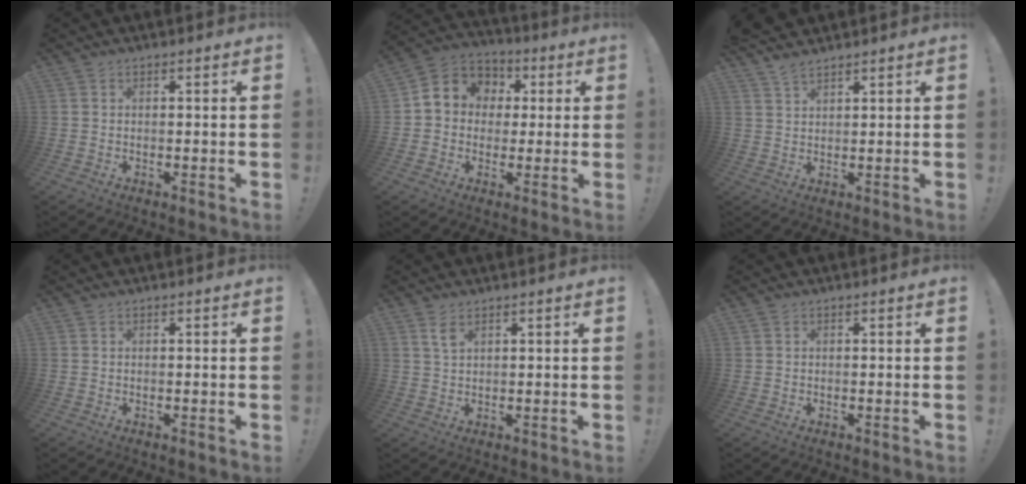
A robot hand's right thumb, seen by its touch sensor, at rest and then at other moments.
{"total": 7.9, "force": [0.7, 7.4, 2.8], "torque": [-0.036, 0.002, 0.021]}
{"total": 4.0, "force": [3.6, 0.9, 1.6], "torque": [-0.034, -0.020, 0.067]}
{"total": 0.0}
{"total": 3.3, "force": [1.8, 1.4, 2.3], "torque": [-0.043, -0.006, 0.032]}
{"total": 0.0}